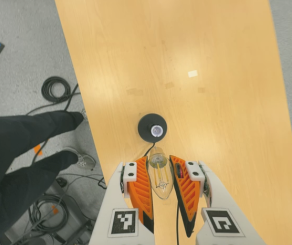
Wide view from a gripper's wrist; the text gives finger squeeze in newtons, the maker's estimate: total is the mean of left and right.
{"total": 20.0, "left": 22.3, "right": 17.8}